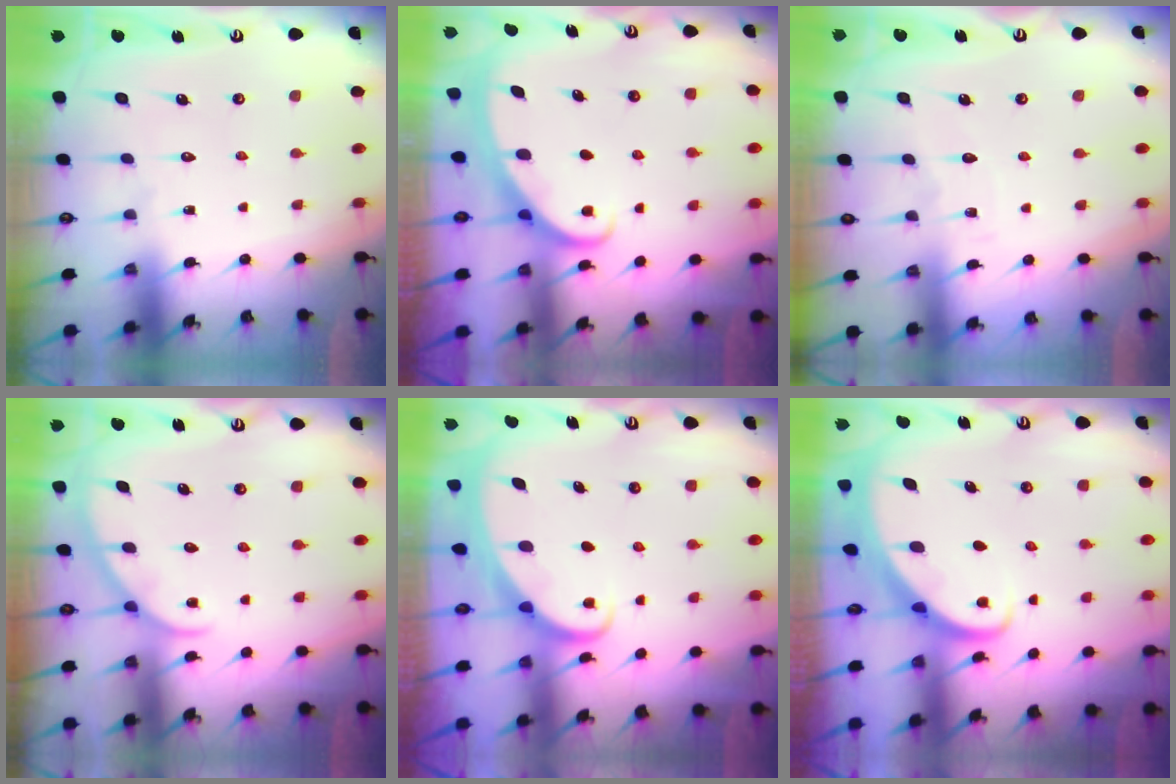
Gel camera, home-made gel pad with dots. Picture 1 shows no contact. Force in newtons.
{"total": 2.4, "press": 2.4, "slide": 0.4}
{"total": 2.8, "press": 2.8, "slide": 0.4}
{"total": 2.8, "press": 2.8, "slide": 0.3}
{"total": 2.1, "press": 2.1, "slide": 0.0}
{"total": 2.6, "press": 2.6, "slide": 0.3}